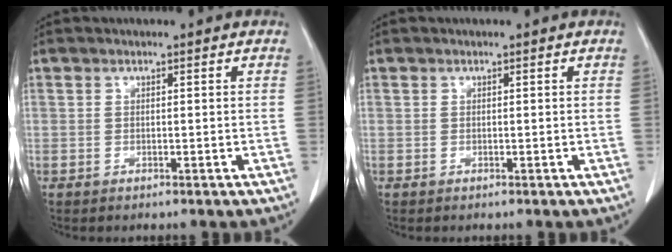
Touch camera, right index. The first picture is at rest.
{"total": 0.0}